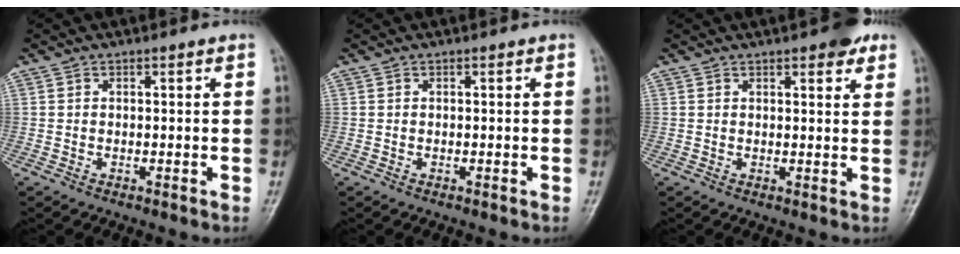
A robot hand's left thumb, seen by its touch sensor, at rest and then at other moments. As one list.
[{"total": 0.0}, {"total": 5.2, "force": [3.2, 1.8, 3.7], "torque": [-0.035, -0.010, 0.035]}]